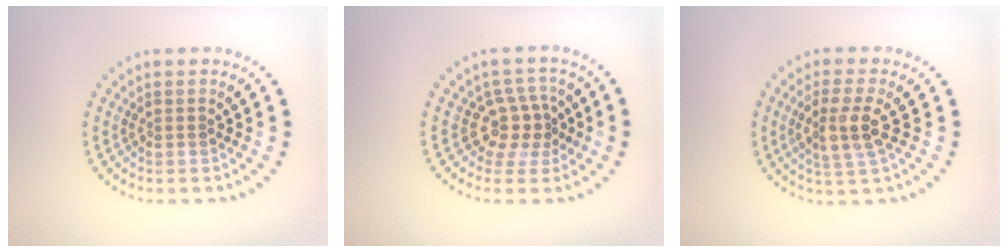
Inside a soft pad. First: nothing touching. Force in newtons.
{"total": 2.9, "press": 2.3, "slide": 1.8}
{"total": 3.2, "press": 2.9, "slide": 1.5}